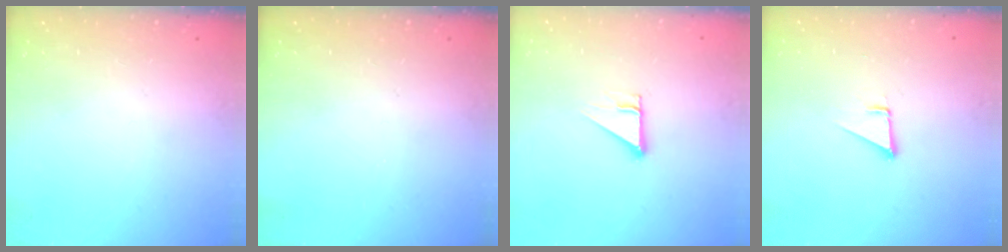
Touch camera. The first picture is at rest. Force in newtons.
{"total": 0.0}
{"total": 2.7, "press": 2.7, "slide": 0.0}
{"total": 1.9, "press": 1.9, "slide": 0.1}